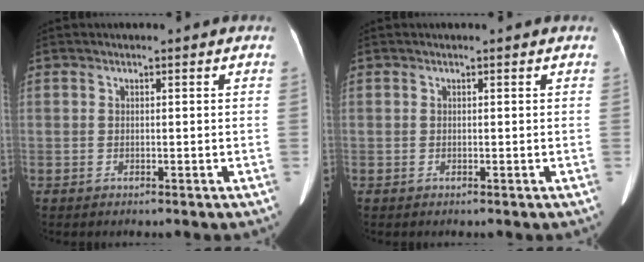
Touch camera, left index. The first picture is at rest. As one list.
[{"total": 0.0}]